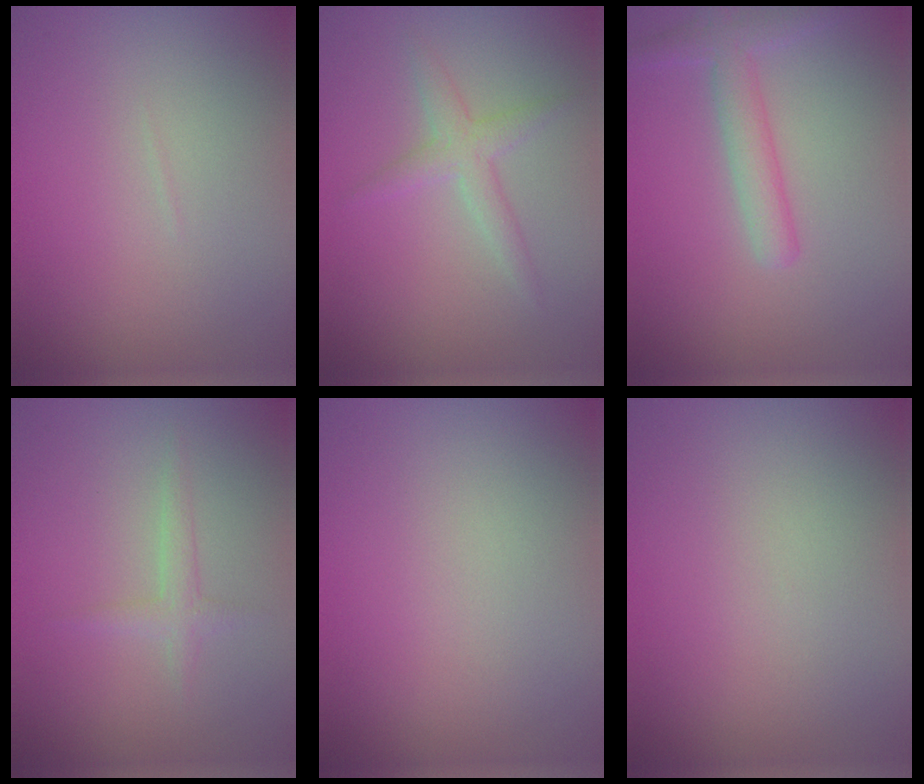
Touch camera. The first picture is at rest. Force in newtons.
{"total": 2.2, "press": 2.2, "slide": 0.1}
{"total": 2.8, "press": 2.8, "slide": 0.1}
{"total": 1.3, "press": 1.3, "slide": 0.1}
{"total": 0.0}
{"total": 0.0}